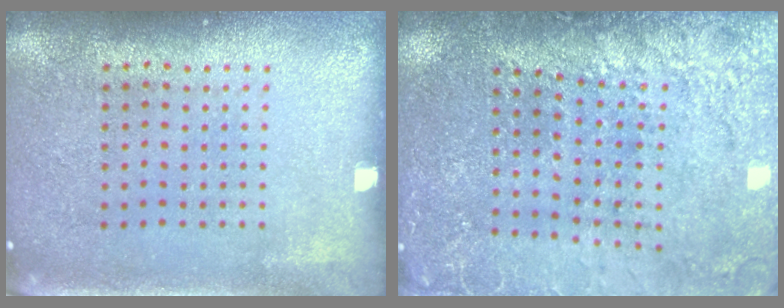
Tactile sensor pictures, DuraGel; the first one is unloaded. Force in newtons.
{"total": 2.9, "press": 2.9, "slide": 0.3}